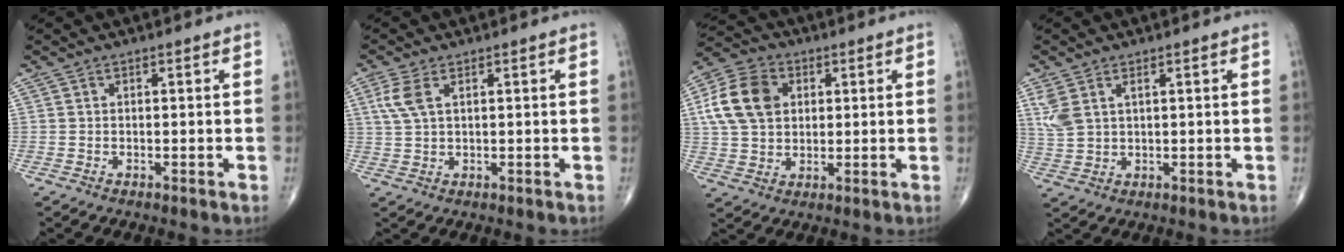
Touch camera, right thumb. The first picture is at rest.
{"total": 4.4, "force": [1.7, 2.1, 3.5], "torque": [-0.091, 0.008, 0.039]}
{"total": 12.8, "force": [2.9, 9.4, 8.2], "torque": [-0.141, 0.009, 0.049]}
{"total": 5.1, "force": [2.2, 2.7, 3.7], "torque": [-0.092, 0.002, 0.054]}